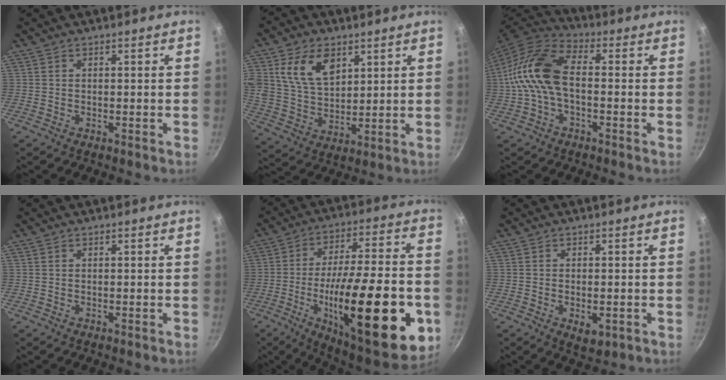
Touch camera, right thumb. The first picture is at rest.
{"total": 12.2, "force": [5.0, 8.0, 7.7], "torque": [-0.126, -0.023, 0.098]}
{"total": 13.2, "force": [-0.8, 7.5, 10.8], "torque": [-0.206, 0.040, -0.032]}
{"total": 0.0}
{"total": 33.0, "force": [-9.3, 10.8, 29.8], "torque": [-0.414, 0.016, -0.132]}
{"total": 4.1, "force": [-1.2, 2.2, 3.3], "torque": [-0.044, -0.004, -0.013]}